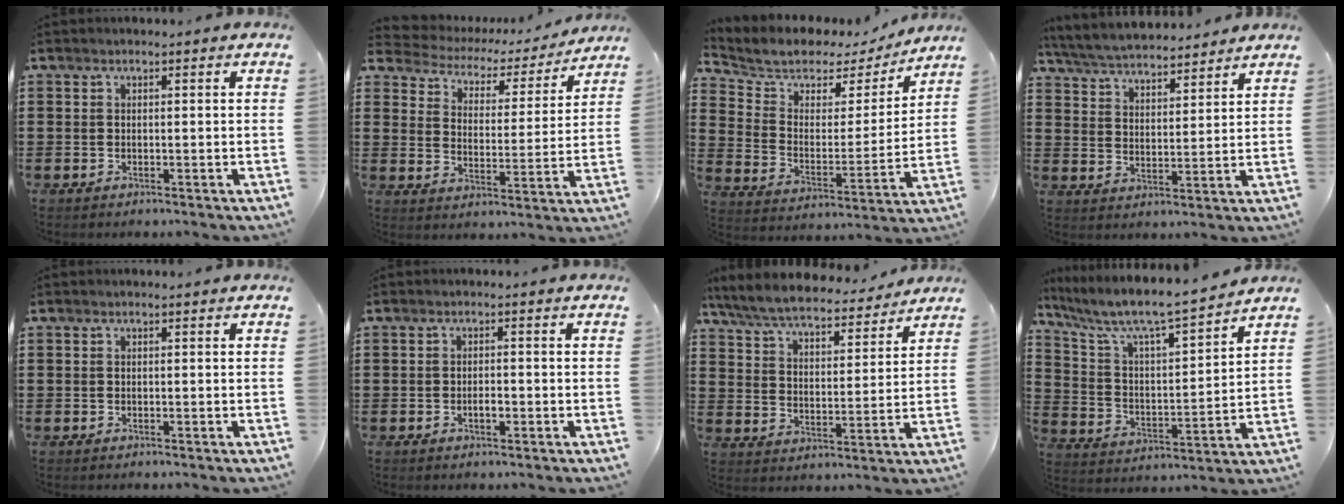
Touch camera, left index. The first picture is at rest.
{"total": 3.7, "force": [3.6, 0.6, -0.3], "torque": [-0.023, -0.034, 0.055]}
{"total": 5.8, "force": [5.2, 2.6, 0.8], "torque": [-0.057, -0.036, 0.085]}
{"total": 5.3, "force": [5.3, 0.3, 0.7], "torque": [-0.039, -0.028, 0.092]}
{"total": 0.0}
{"total": 1.7, "force": [-0.5, 0.6, 1.5], "torque": [-0.029, 0.001, -0.009]}
{"total": 7.0, "force": [6.5, 0.8, 2.3], "torque": [-0.074, -0.037, 0.114]}
{"total": 7.1, "force": [6.3, 0.7, 3.2], "torque": [-0.092, -0.049, 0.099]}